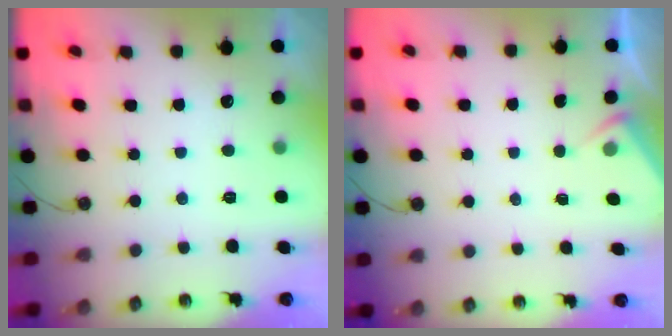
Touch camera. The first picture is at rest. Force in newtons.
{"total": 3.1, "press": 3.1, "slide": 0.5}